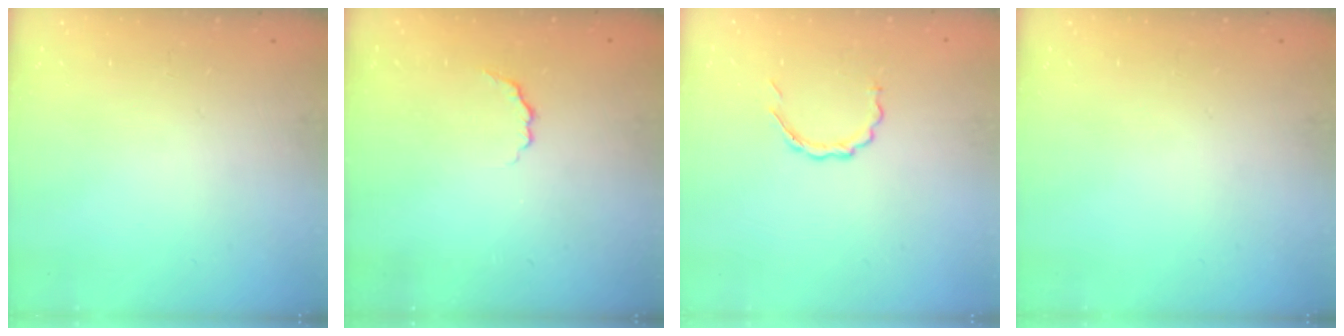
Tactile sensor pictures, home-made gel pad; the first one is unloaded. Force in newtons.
{"total": 3.0, "press": 2.9, "slide": 0.9}
{"total": 3.7, "press": 3.5, "slide": 1.2}
{"total": 0.0}